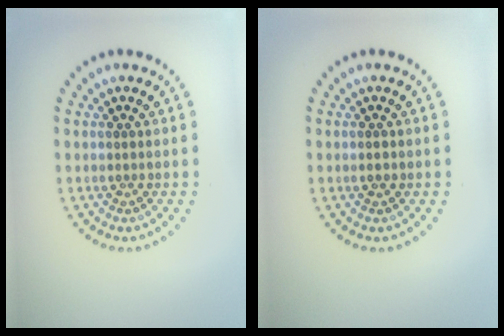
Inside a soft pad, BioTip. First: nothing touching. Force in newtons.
{"total": 0.8, "press": 0.8, "slide": 0.1}